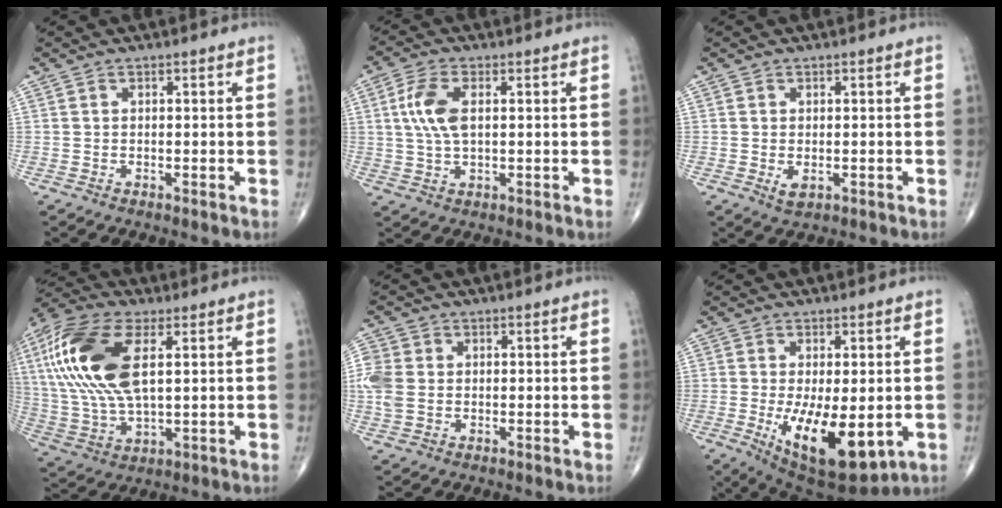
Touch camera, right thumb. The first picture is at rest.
{"total": 7.1, "force": [1.4, 3.4, 6.1], "torque": [-0.138, 0.003, 0.026]}
{"total": 2.1, "force": [-0.4, 1.2, 1.6], "torque": [-0.026, -0.005, -0.001]}
{"total": 20.5, "force": [5.3, 9.5, 17.4], "torque": [-0.379, -0.003, 0.096]}
{"total": 6.1, "force": [0.1, 4.8, 3.7], "torque": [-0.099, 0.006, -0.002]}
{"total": 14.3, "force": [-3.2, 6.0, 12.6], "torque": [-0.201, -0.027, -0.029]}